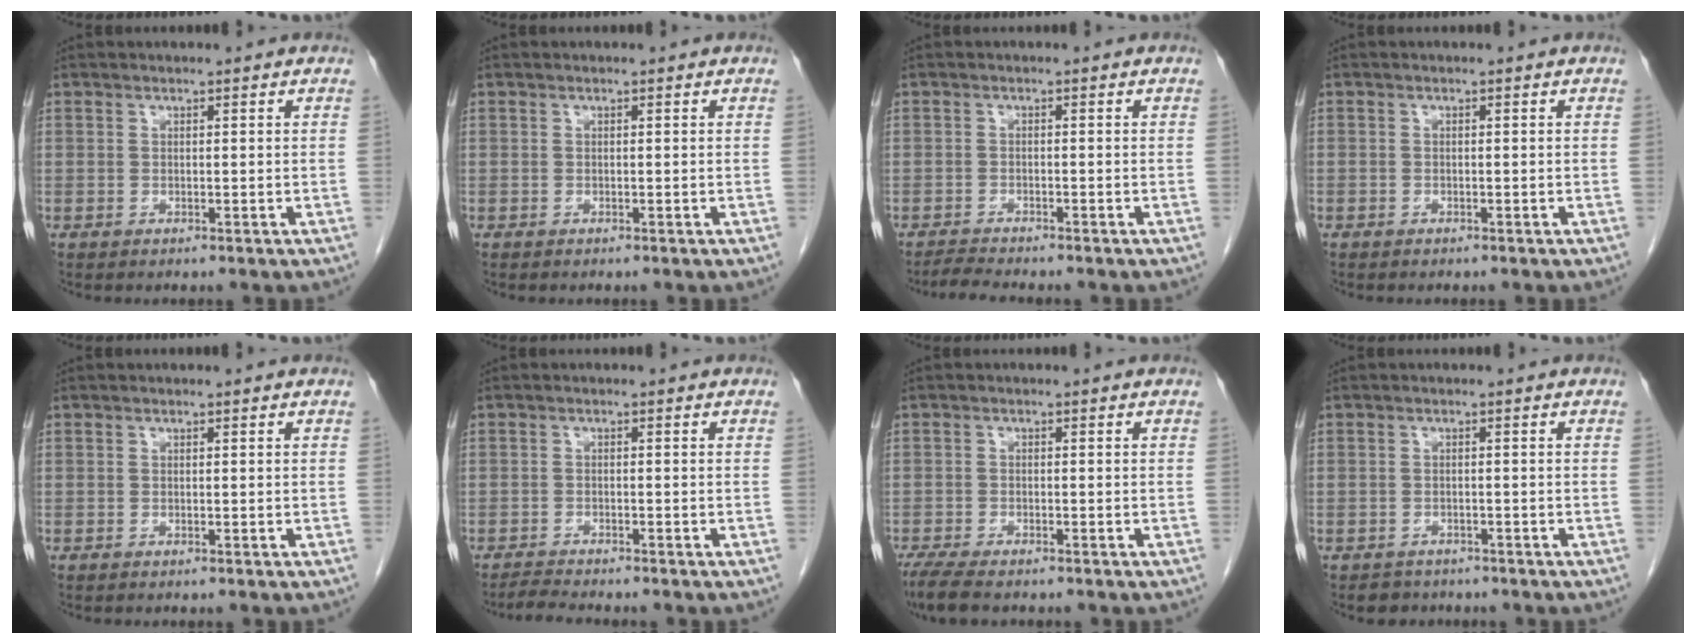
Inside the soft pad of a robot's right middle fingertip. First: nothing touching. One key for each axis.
{"total": 0.0}
{"total": 2.8, "fx": -2.7, "fy": -0.3, "fz": 0.8, "tx": -0.022, "ty": -0.015, "tz": -0.045}
{"total": 0.5, "fx": -0.4, "fy": 0.3, "fz": 0.1, "tx": -0.005, "ty": 0.002, "tz": -0.007}
{"total": 0.0}
{"total": 2.6, "fx": -2.5, "fy": -0.3, "fz": 0.7, "tx": -0.020, "ty": -0.015, "tz": -0.044}
{"total": 6.0, "fx": -4.8, "fy": 1.5, "fz": 3.2, "tx": -0.062, "ty": -0.015, "tz": -0.078}
{"total": 2.4, "fx": -2.0, "fy": 1.4, "fz": -0.1, "tx": -0.011, "ty": 0.002, "tz": -0.029}